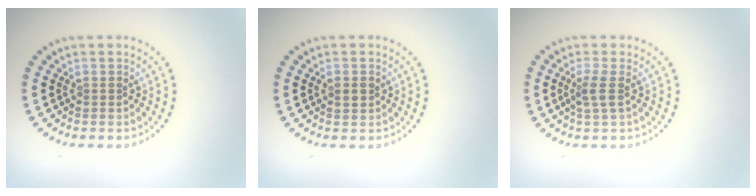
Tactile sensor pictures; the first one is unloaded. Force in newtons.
{"total": 1.1, "press": 1.1, "slide": 0.1}
{"total": 1.8, "press": 1.3, "slide": 1.1}